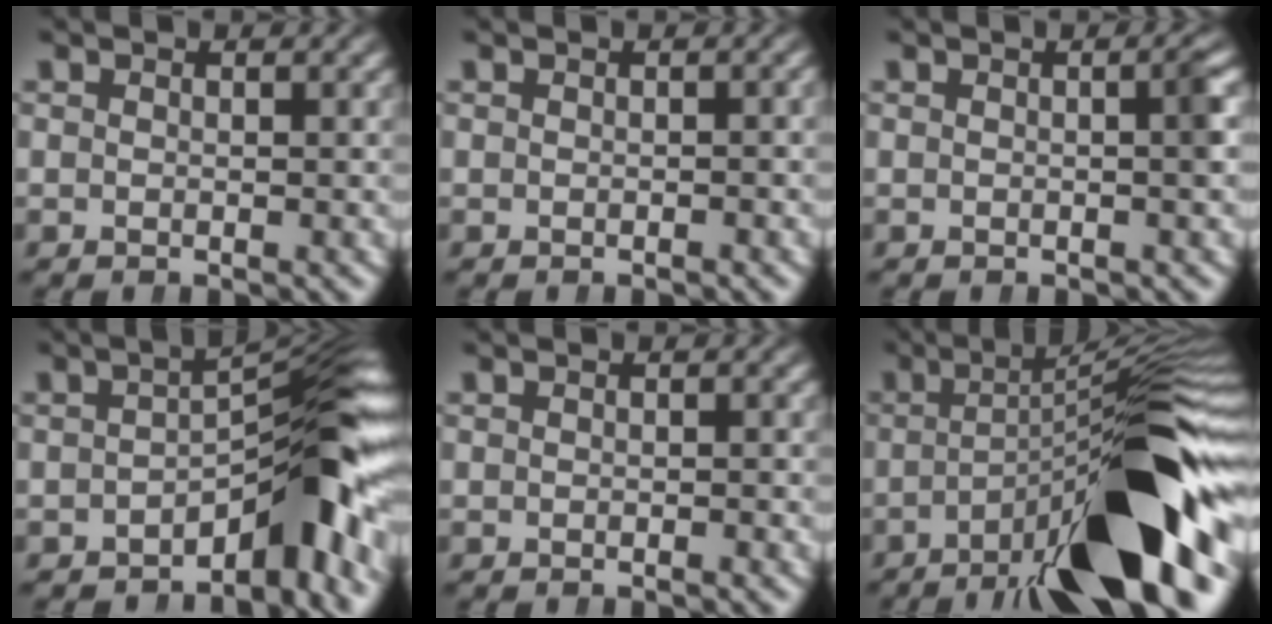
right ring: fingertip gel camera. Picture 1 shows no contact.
{"total": 0.6, "force": [-0.3, 0.2, 0.4], "torque": [-0.004, 0.006, -0.008]}
{"total": 1.5, "force": [0.2, 0.3, 1.5], "torque": [-0.013, 0.003, 0.003]}
{"total": 7.3, "force": [-1.7, 2.0, 6.8], "torque": [-0.080, 0.005, -0.030]}
{"total": 0.0}
{"total": 12.9, "force": [-3.4, 2.9, 12.1], "torque": [-0.166, 0.000, -0.044]}